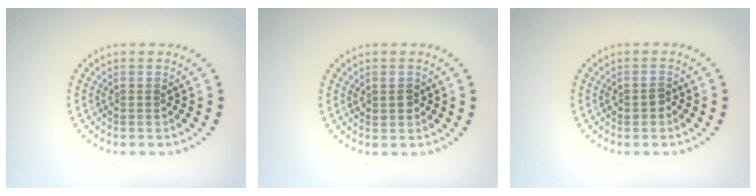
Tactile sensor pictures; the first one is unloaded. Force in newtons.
{"total": 1.4, "press": 1.3, "slide": 0.3}
{"total": 1.1, "press": 1.1, "slide": 0.2}